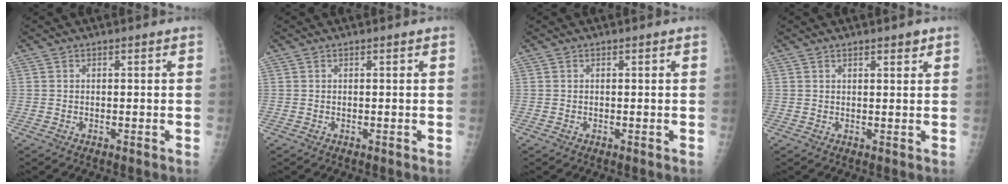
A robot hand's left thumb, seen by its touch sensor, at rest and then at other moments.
{"total": 0.0}
{"total": 0.0}
{"total": 1.9, "force": [1.3, 0.6, 1.1], "torque": [-0.010, -0.007, 0.018]}